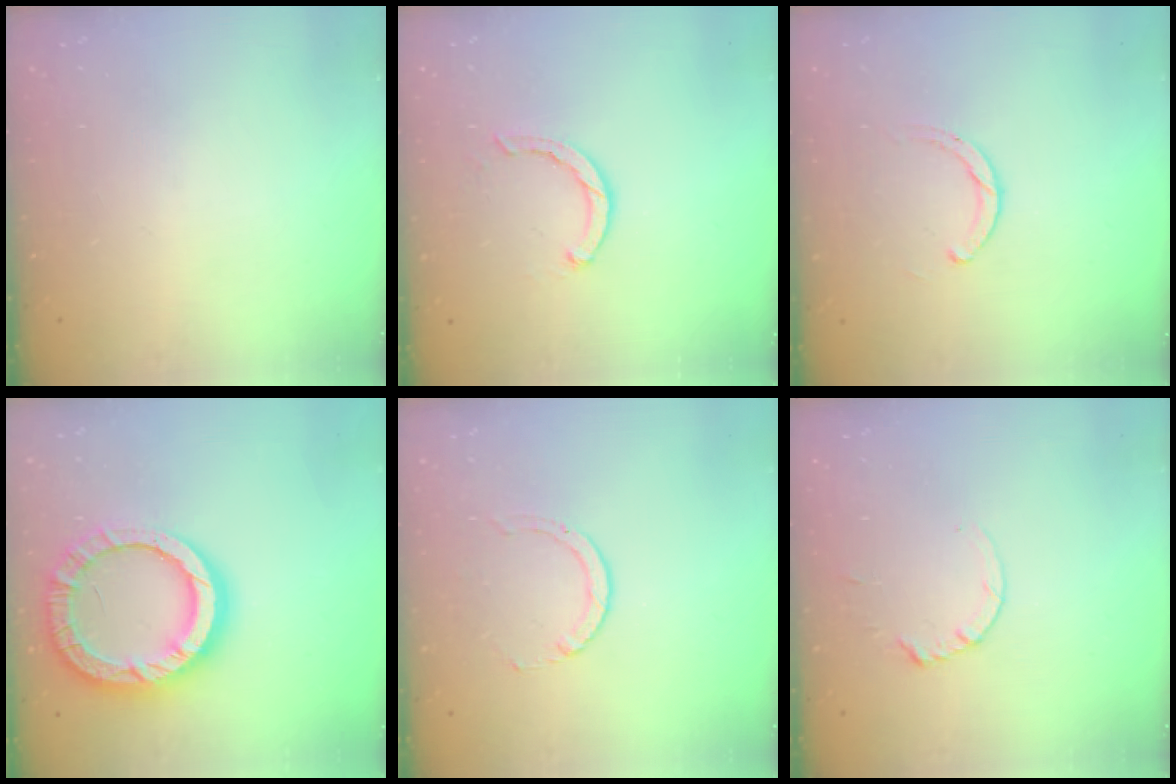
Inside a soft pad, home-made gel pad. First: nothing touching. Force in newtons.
{"total": 2.3, "press": 2.3, "slide": 0.3}
{"total": 1.8, "press": 1.8, "slide": 0.2}
{"total": 17.2, "press": 17.1, "slide": 1.9}
{"total": 3.2, "press": 3.2, "slide": 0.4}
{"total": 1.8, "press": 1.7, "slide": 0.2}